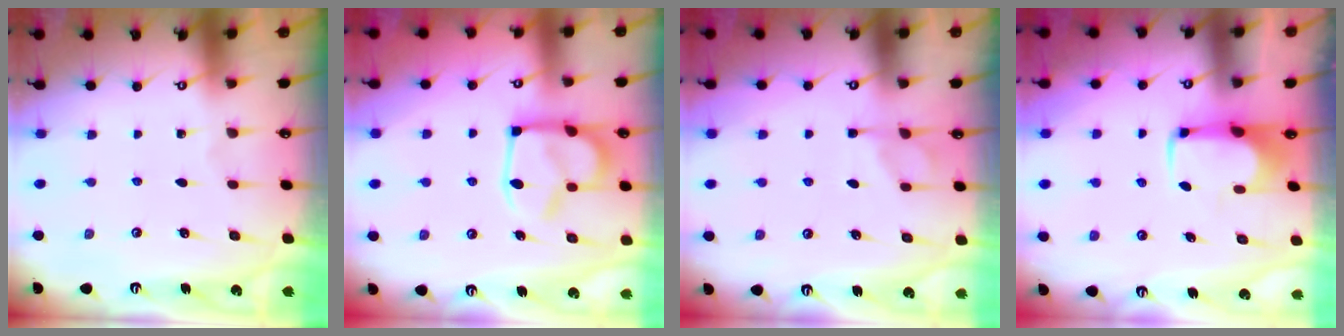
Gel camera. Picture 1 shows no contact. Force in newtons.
{"total": 9.0, "press": 8.9, "slide": 1.2}
{"total": 1.3, "press": 0.4, "slide": 1.2}
{"total": 2.0, "press": 1.9, "slide": 0.4}